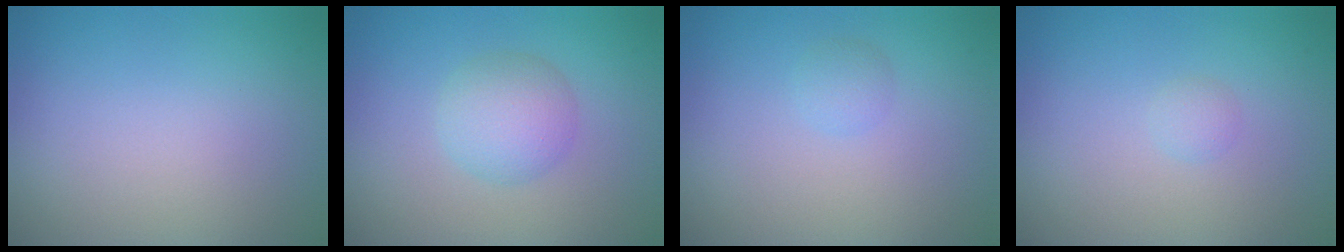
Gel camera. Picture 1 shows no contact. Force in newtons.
{"total": 3.4, "press": 3.4, "slide": 0.1}
{"total": 1.1, "press": 1.1, "slide": 0.0}
{"total": 0.8, "press": 0.8, "slide": 0.1}